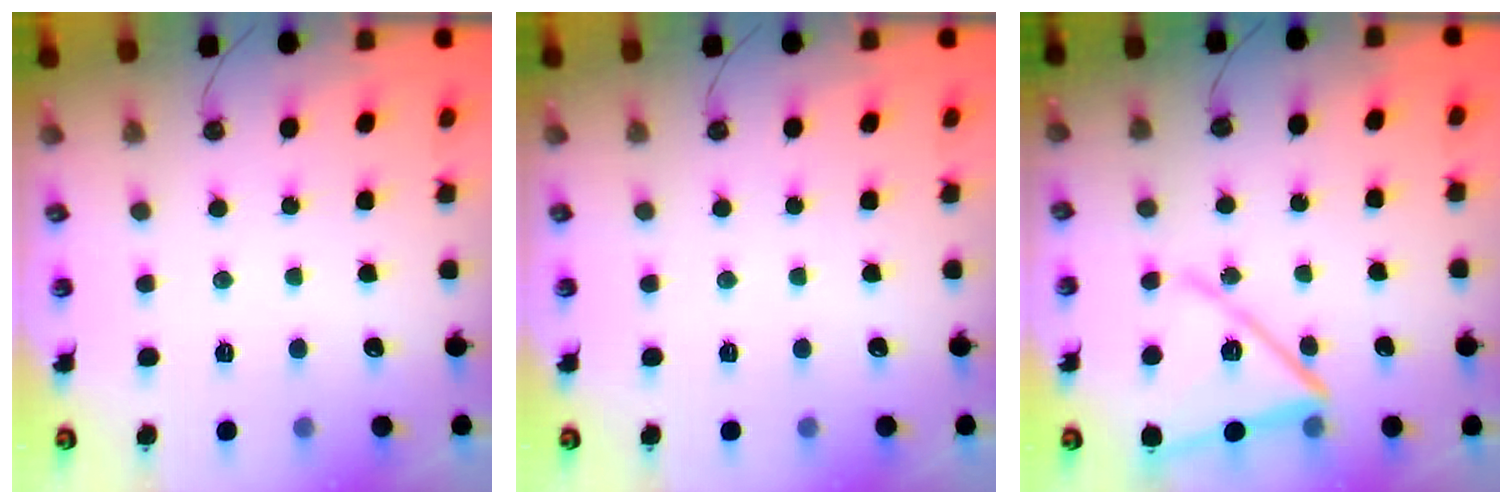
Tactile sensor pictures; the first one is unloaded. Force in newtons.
{"total": 0.0}
{"total": 16.5, "press": 16.5, "slide": 1.2}